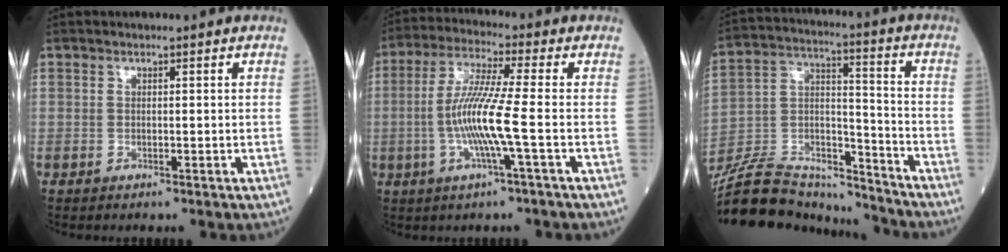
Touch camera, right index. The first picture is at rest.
{"total": 9.7, "force": [-1.8, -0.6, 9.5], "torque": [-0.193, -0.003, -0.039]}
{"total": 20.1, "force": [-18.9, 4.1, 5.2], "torque": [-0.125, 0.024, -0.318]}